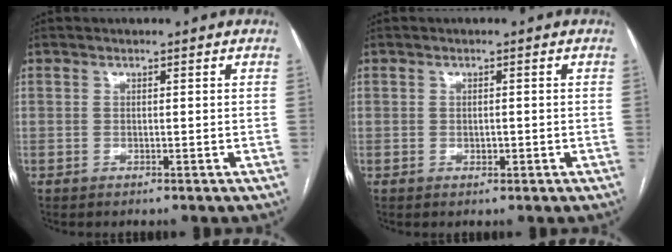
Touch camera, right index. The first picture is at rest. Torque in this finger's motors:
{"motor_torque": [-0.06, 0.01, -0.03, 0.00]}